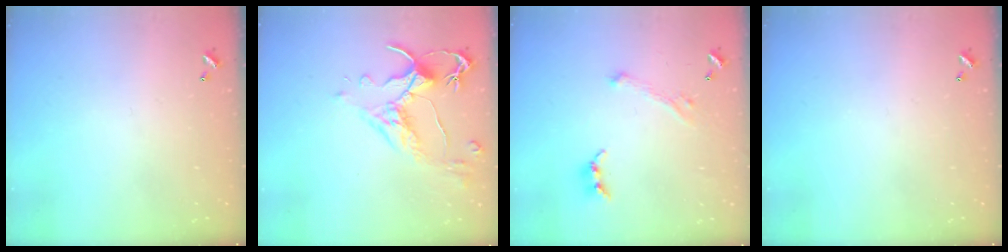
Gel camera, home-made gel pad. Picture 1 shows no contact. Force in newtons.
{"total": 2.6, "press": 2.2, "slide": 1.3}
{"total": 1.8, "press": 1.7, "slide": 0.6}
{"total": 0.0}